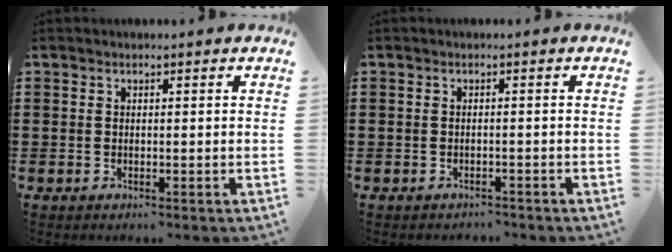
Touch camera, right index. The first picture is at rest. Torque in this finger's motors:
{"motor_torque": [-0.04, 0.04, -0.01, 0.00]}